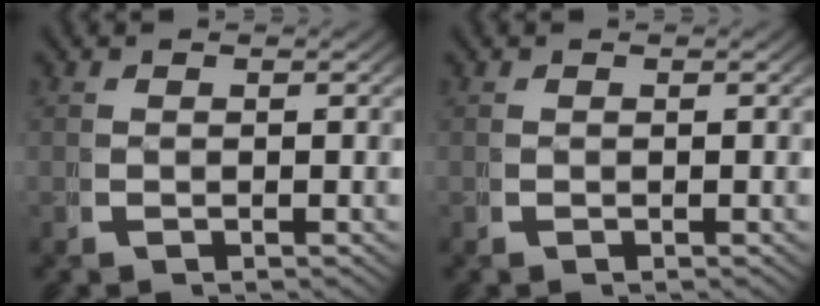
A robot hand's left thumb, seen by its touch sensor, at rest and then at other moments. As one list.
[{"total": 0.0}]